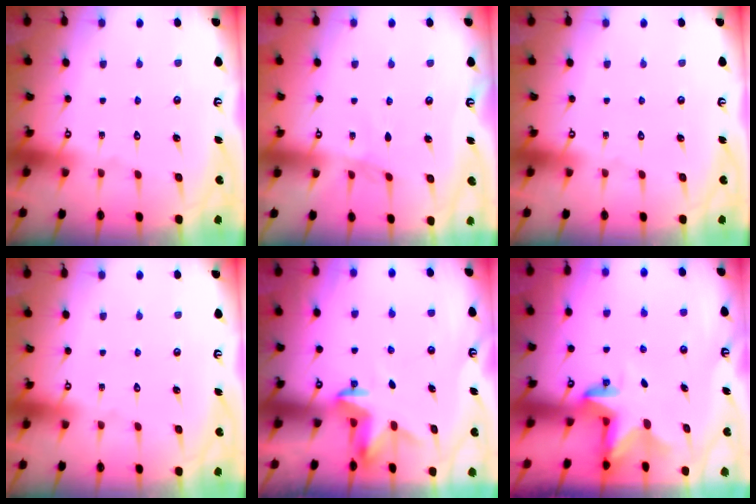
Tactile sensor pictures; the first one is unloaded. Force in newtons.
{"total": 0.6, "press": 0.6, "slide": 0.3}
{"total": 0.0}
{"total": 0.0}
{"total": 3.2, "press": 3.2, "slide": 0.2}
{"total": 2.9, "press": 2.9, "slide": 0.2}